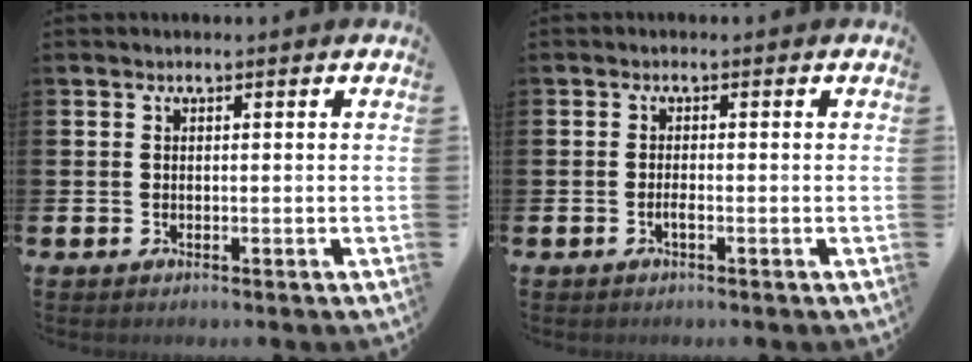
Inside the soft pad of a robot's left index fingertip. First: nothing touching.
{"total": 0.9, "force": [-0.5, 0.1, 0.8], "torque": [-0.022, 0.000, -0.006]}